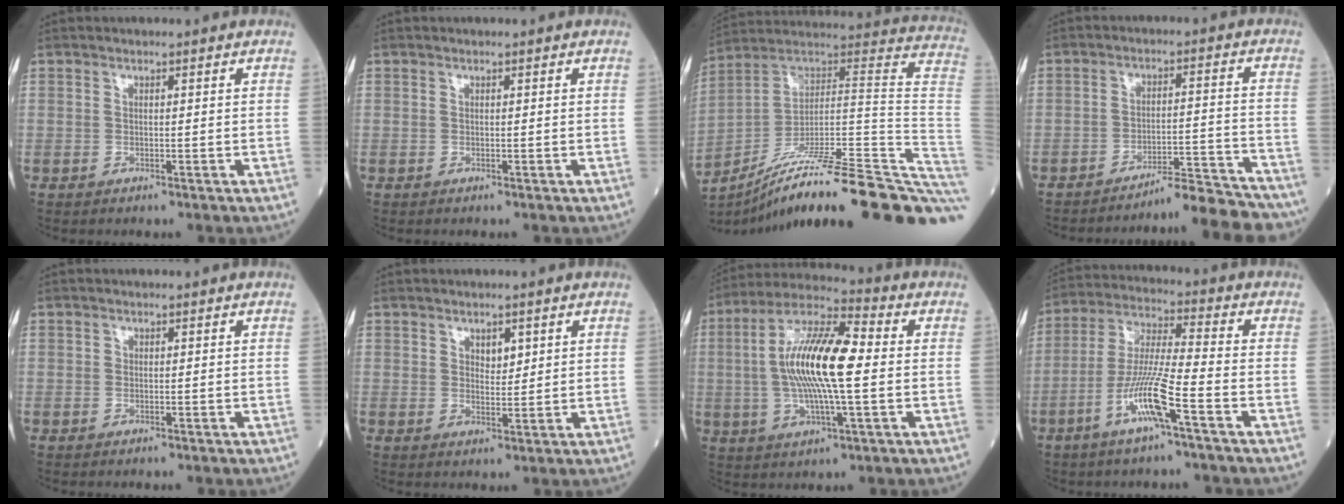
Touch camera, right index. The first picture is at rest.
{"total": 0.0}
{"total": 33.1, "force": [-23.2, 0.4, 23.6], "torque": [-0.199, 0.008, -0.342]}
{"total": 11.4, "force": [-11.2, -0.7, 2.0], "torque": [-0.004, 0.021, -0.161]}
{"total": 0.0}
{"total": 2.5, "force": [1.3, 1.3, 1.7], "torque": [-0.024, -0.003, 0.022]}
{"total": 14.8, "force": [0.3, 2.9, 14.6], "torque": [-0.287, 0.014, -0.002]}
{"total": 10.3, "force": [-4.9, -0.1, 9.0], "torque": [-0.181, -0.003, -0.097]}